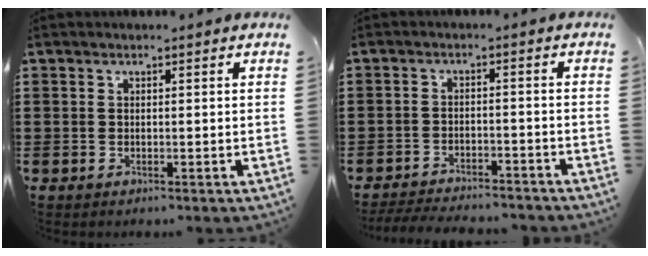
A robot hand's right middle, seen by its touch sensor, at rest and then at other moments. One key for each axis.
{"total": 3.7, "fx": -3.7, "fy": 0.3, "fz": 0.5, "tx": -0.016, "ty": 0.000, "tz": -0.079}